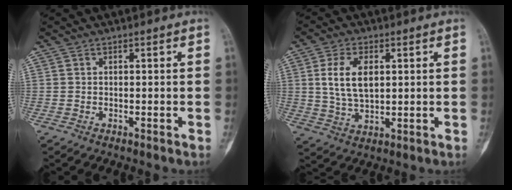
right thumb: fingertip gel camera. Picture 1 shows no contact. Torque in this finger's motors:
{"motor_torque": [1.04, 1.27, 0.68, -0.54, 0.31]}